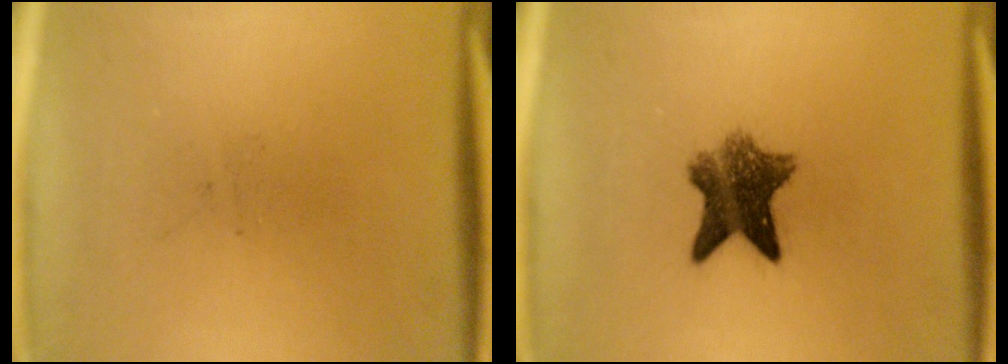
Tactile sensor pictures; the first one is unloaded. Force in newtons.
{"total": 7.6}